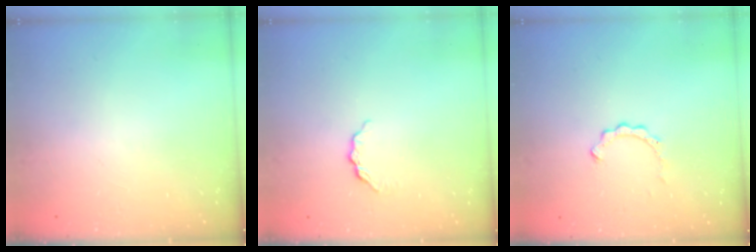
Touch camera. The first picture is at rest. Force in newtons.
{"total": 5.5, "press": 5.4, "slide": 0.6}
{"total": 2.6, "press": 2.6, "slide": 0.3}